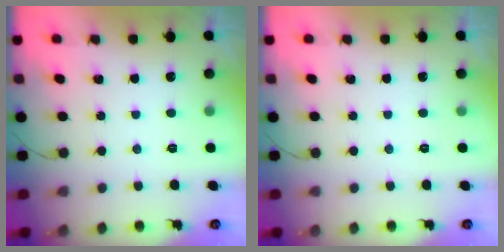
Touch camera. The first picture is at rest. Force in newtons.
{"total": 0.0}